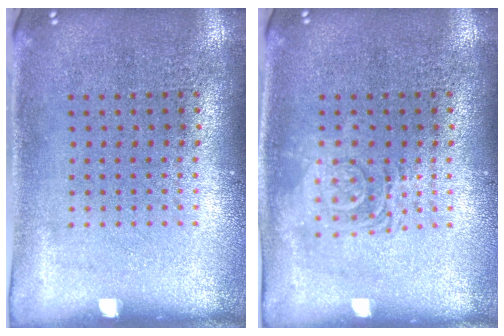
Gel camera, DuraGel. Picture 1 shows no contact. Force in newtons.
{"total": 2.7, "press": 2.6, "slide": 0.4}